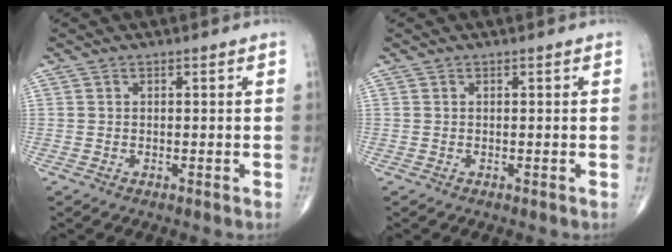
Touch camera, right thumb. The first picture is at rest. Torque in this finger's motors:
{"motor_torque": [0.02, 0.01, 0.01, 0.01, 0.00]}